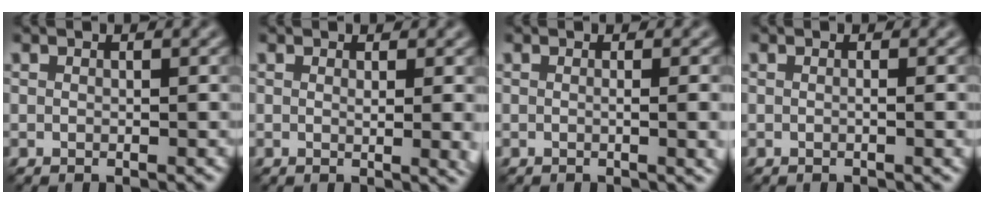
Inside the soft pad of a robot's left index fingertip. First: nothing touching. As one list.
[{"total": 2.4, "force": [0.3, 0.7, 2.3], "torque": [-0.021, -0.004, 0.003]}, {"total": 3.3, "force": [-0.1, 1.3, 3.1], "torque": [-0.022, 0.003, -0.004]}, {"total": 1.2, "force": [-0.1, 0.3, 1.2], "torque": [-0.014, -0.001, -0.005]}]